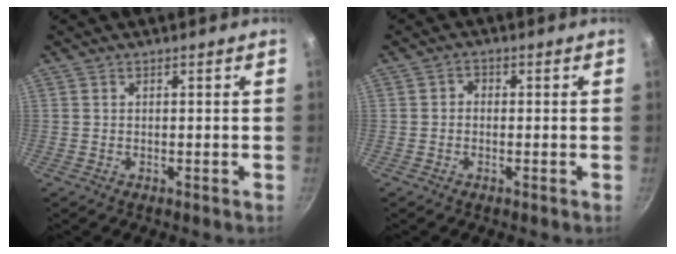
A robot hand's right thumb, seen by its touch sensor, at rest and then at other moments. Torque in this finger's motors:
{"motor_torque": [-0.06, -0.26, -0.12, -0.06, 0.01]}